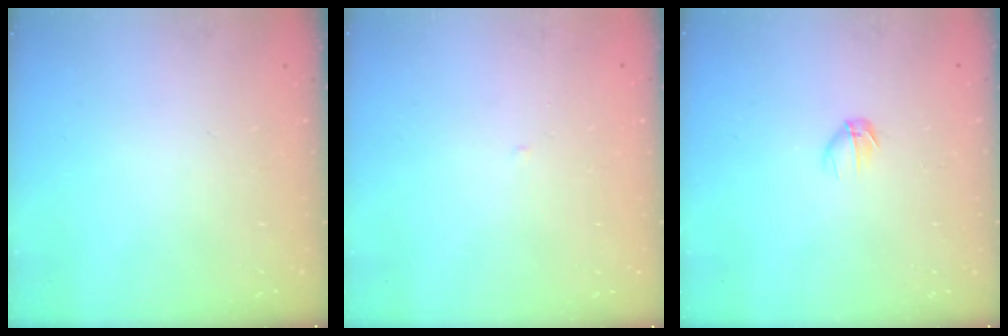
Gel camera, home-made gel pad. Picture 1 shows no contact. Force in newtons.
{"total": 1.6, "press": 1.6, "slide": 0.3}
{"total": 3.7, "press": 3.5, "slide": 1.2}